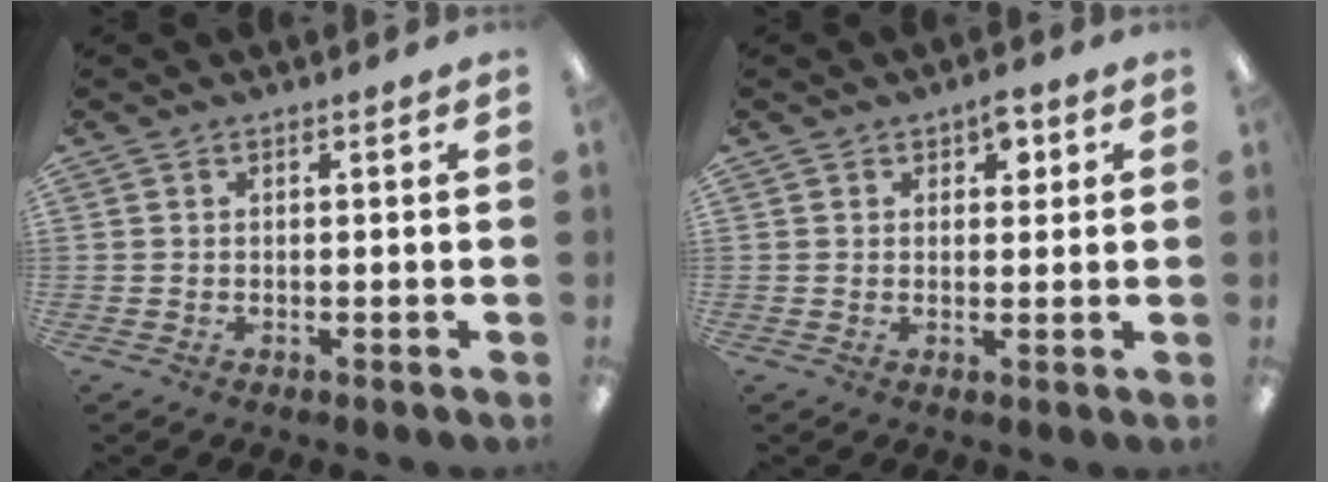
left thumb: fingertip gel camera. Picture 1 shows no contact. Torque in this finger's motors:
{"motor_torque": [0.02, 0.22, -0.32, 0.11, 0.00]}